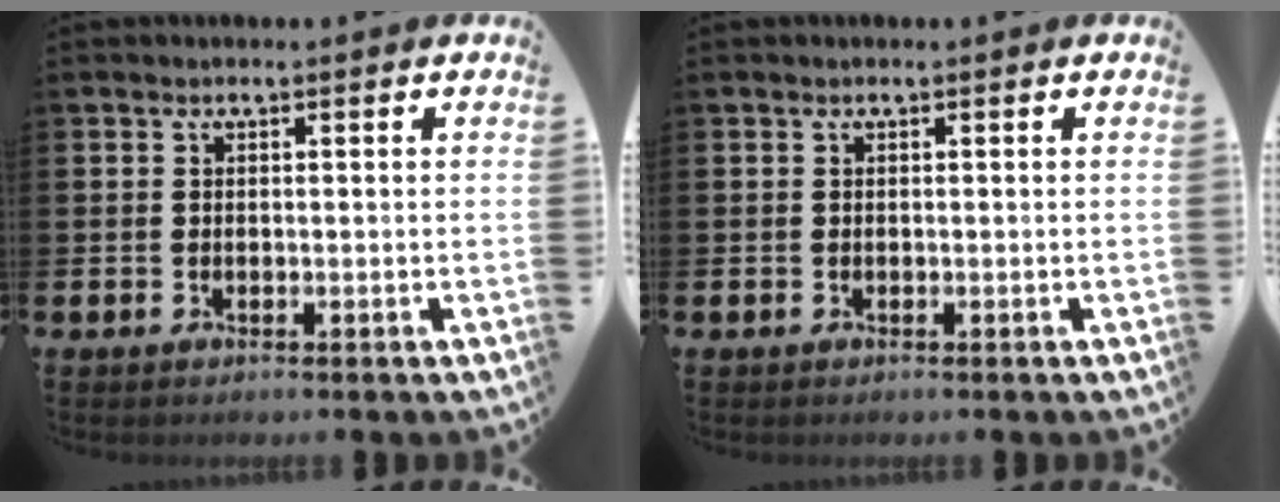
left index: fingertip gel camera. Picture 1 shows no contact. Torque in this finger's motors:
{"motor_torque": [0.00, 0.00, 0.00, 0.00]}